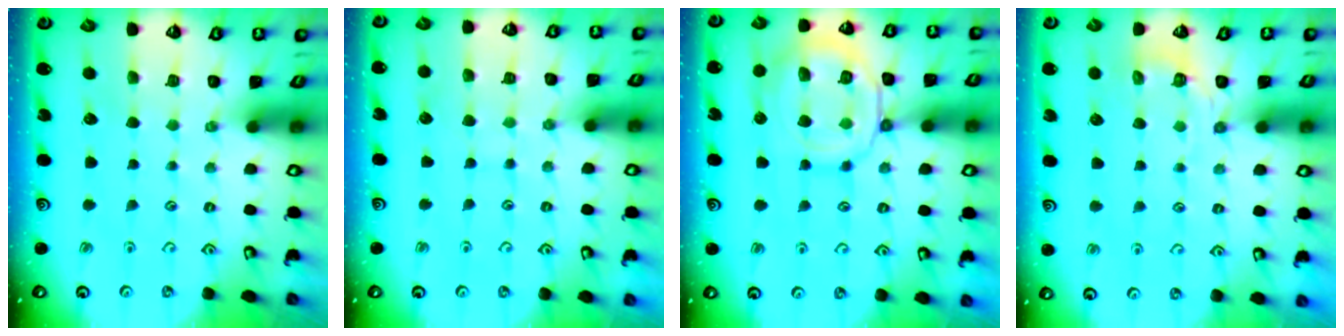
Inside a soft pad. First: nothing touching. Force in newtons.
{"total": 6.2, "press": 6.2, "slide": 0.5}
{"total": 14.4, "press": 14.4, "slide": 1.3}
{"total": 5.6, "press": 5.3, "slide": 2.0}